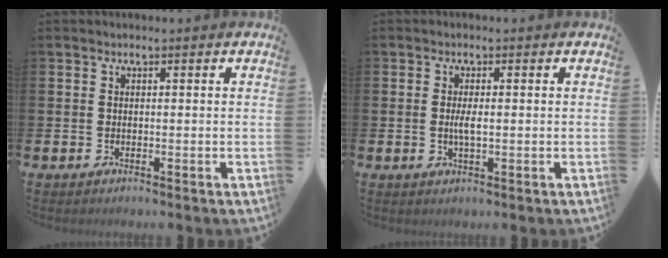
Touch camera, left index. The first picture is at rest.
{"total": 2.1, "force": [0.0, 0.6, 2.0], "torque": [-0.035, -0.002, -0.002]}